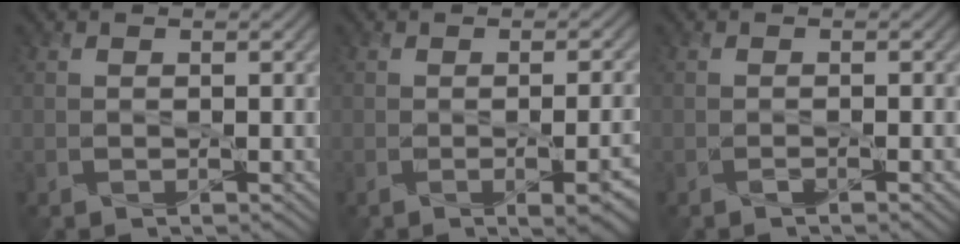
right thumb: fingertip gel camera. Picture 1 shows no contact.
{"total": 5.8, "force": [-2.0, 2.0, 5.0], "torque": [-0.062, -0.013, -0.015]}
{"total": 1.2, "force": [-0.7, 0.1, 1.0], "torque": [-0.016, -0.002, -0.014]}